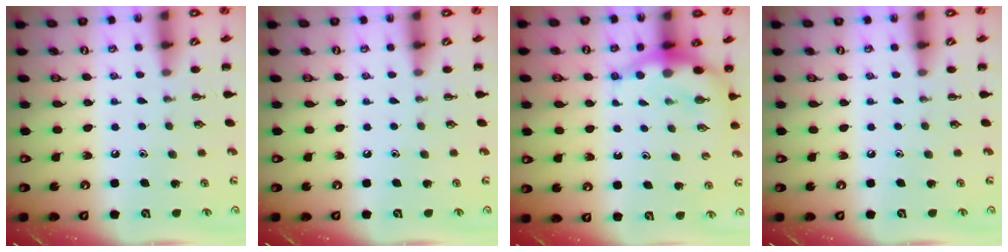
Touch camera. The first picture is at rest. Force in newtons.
{"total": 0.0}
{"total": 6.9, "press": 6.7, "slide": 1.6}
{"total": 0.0}